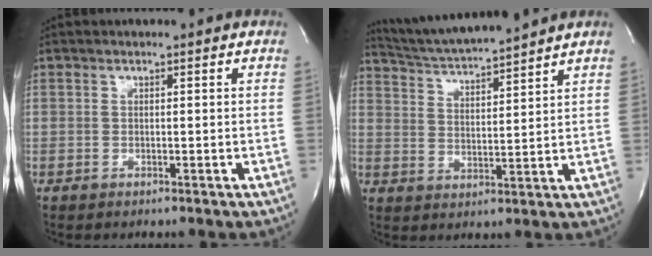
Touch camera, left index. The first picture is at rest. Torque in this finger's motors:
{"motor_torque": [-0.11, -0.12, 0.20, 0.08]}